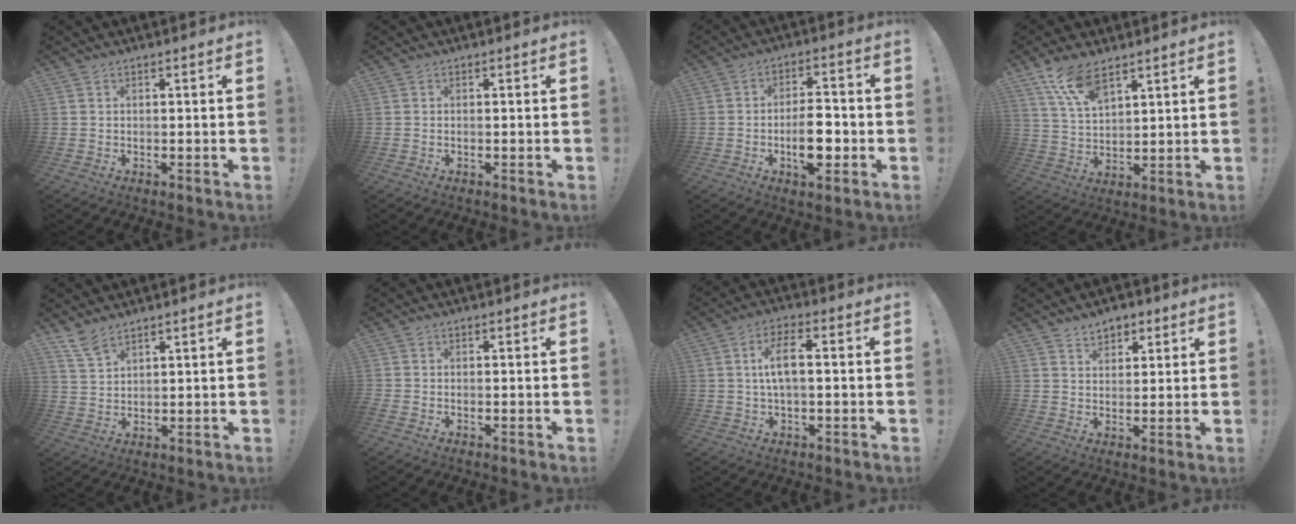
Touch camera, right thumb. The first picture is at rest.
{"total": 0.0}
{"total": 10.9, "force": [-3.0, 5.1, 9.1], "torque": [-0.153, 0.007, -0.053]}
{"total": 10.2, "force": [7.3, 3.8, 6.1], "torque": [-0.114, -0.038, 0.137]}
{"total": 5.7, "force": [4.7, 2.0, 2.6], "torque": [-0.051, -0.023, 0.088]}
{"total": 0.7, "force": [-0.6, 0.1, 0.3], "torque": [-0.009, 0.003, -0.010]}
{"total": 7.4, "force": [0.5, 2.5, 6.9], "torque": [-0.124, 0.006, 0.006]}
{"total": 4.7, "force": [3.1, 3.4, 1.1], "torque": [-0.008, -0.015, 0.056]}